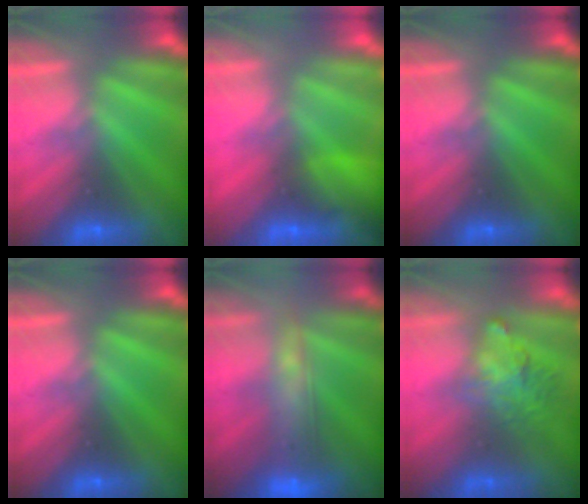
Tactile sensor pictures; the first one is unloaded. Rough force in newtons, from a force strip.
{"total": 7.8}
{"total": 0.0}
{"total": 0.0}
{"total": 8.8}
{"total": 3.9}